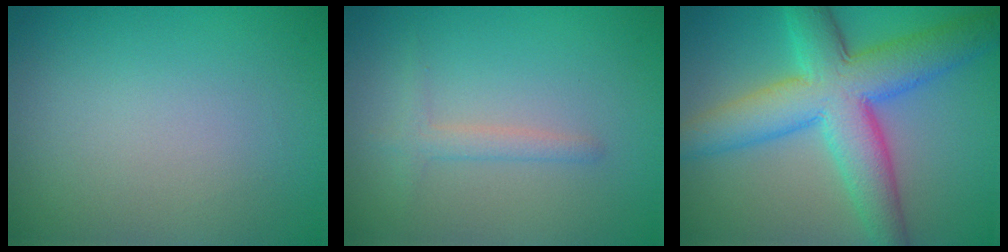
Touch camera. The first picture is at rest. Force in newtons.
{"total": 1.5, "press": 1.5, "slide": 0.0}
{"total": 9.5, "press": 9.5, "slide": 0.1}